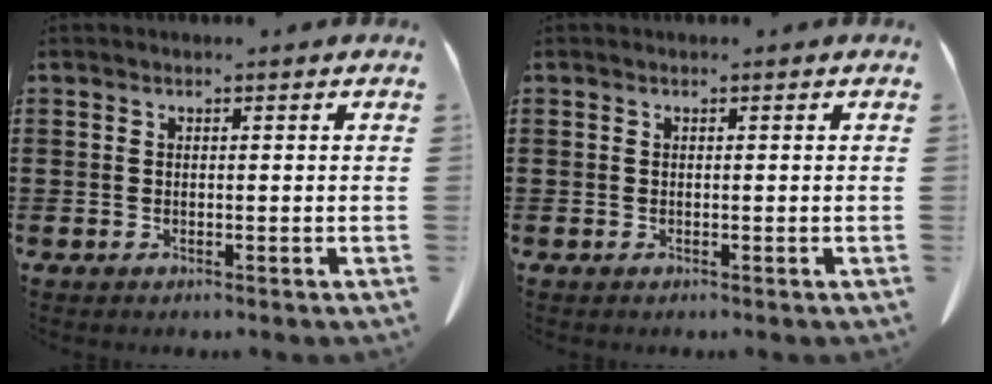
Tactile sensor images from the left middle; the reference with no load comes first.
{"total": 0.0}